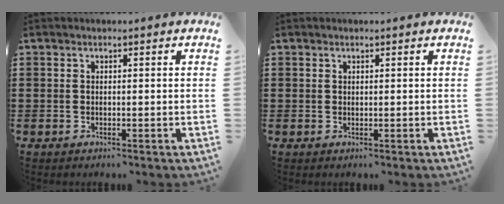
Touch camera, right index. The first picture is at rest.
{"total": 0.0}